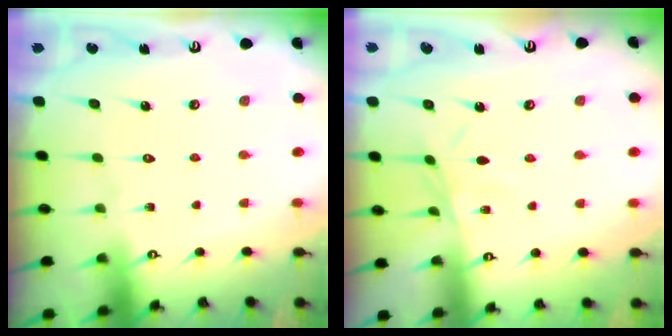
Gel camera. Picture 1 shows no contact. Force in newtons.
{"total": 3.7, "press": 3.7, "slide": 0.1}